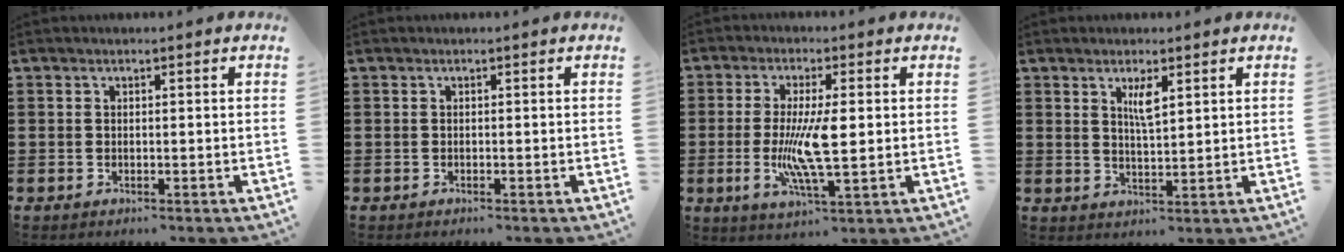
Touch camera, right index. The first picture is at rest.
{"total": 0.0}
{"total": 8.7, "force": [-0.4, 2.0, 8.5], "torque": [-0.178, -0.016, -0.012]}
{"total": 3.2, "force": [1.6, 0.7, 2.7], "torque": [-0.049, 0.001, 0.025]}